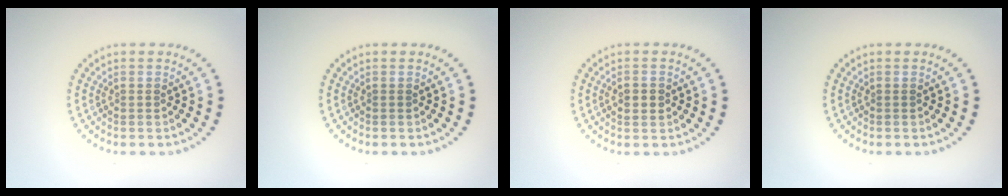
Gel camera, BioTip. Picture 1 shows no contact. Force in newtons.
{"total": 0.0}
{"total": 2.1, "press": 2.1, "slide": 0.1}
{"total": 0.0}